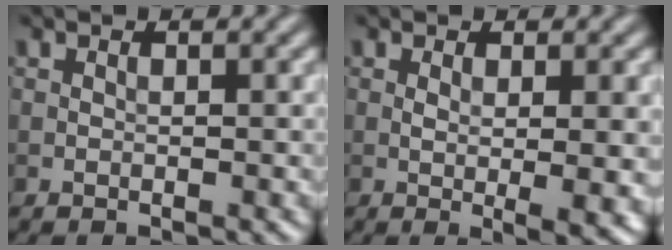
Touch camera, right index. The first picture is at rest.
{"total": 3.9, "force": [-0.1, 0.8, 3.8], "torque": [-0.054, -0.007, 0.003]}